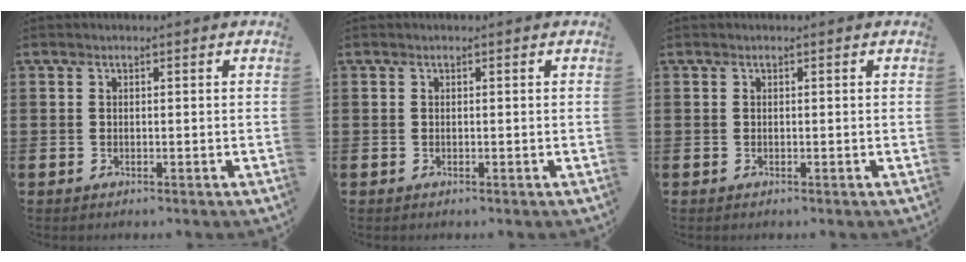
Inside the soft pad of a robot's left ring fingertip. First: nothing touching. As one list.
[{"total": 0.0}, {"total": 0.0}]